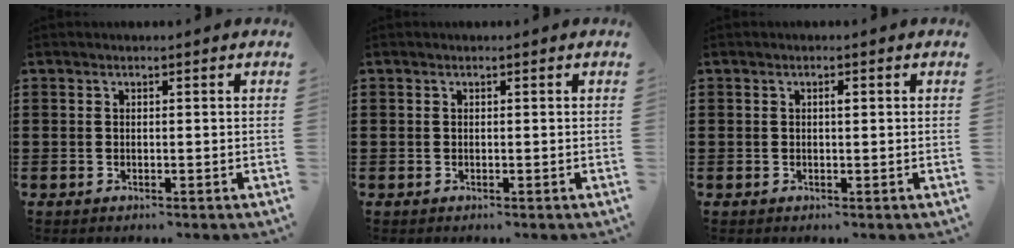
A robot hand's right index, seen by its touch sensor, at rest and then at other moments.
{"total": 0.0}
{"total": 0.9, "force": [0.2, 0.3, 0.8], "torque": [-0.017, 0.000, 0.003]}